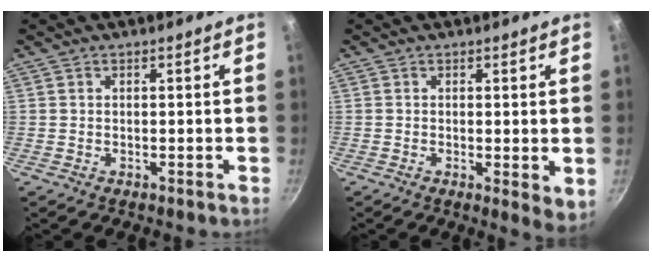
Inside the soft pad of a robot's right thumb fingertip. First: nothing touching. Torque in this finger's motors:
{"motor_torque": [-0.11, 0.07, -0.15, -0.07, 0.00]}